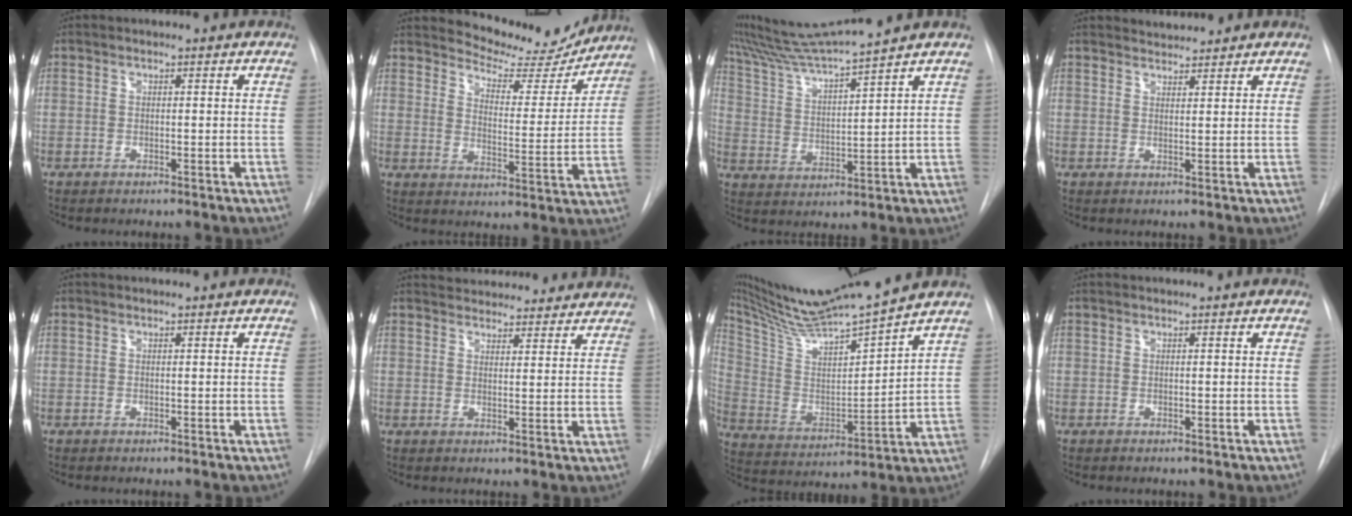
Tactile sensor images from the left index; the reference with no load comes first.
{"total": 11.6, "force": [11.2, 2.7, 1.4], "torque": [-0.019, -0.032, 0.151]}
{"total": 11.0, "force": [10.0, -2.5, 3.8], "torque": [-0.078, -0.005, 0.192]}
{"total": 2.6, "force": [2.6, 0.3, -0.2], "torque": [-0.005, 0.013, 0.047]}
{"total": 0.0}
{"total": 16.0, "force": [15.0, 4.2, 3.5], "torque": [-0.045, 0.016, 0.187]}
{"total": 17.9, "force": [16.2, -0.9, 7.5], "torque": [-0.144, -0.014, 0.284]}
{"total": 0.6, "force": [0.6, -0.1, 0.2], "torque": [-0.002, 0.011, 0.014]}